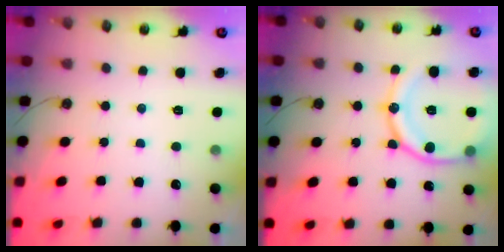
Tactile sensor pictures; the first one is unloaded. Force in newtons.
{"total": 18.0, "press": 17.9, "slide": 2.1}